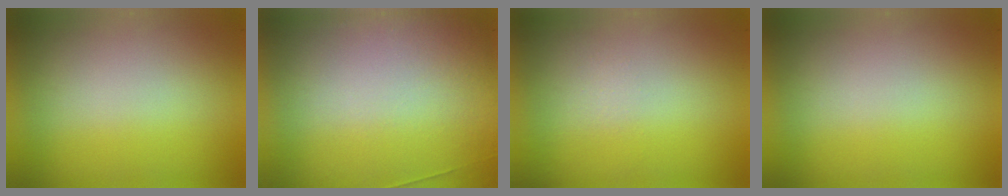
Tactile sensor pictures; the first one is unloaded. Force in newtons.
{"total": 1.7}
{"total": 1.3}
{"total": 0.0}